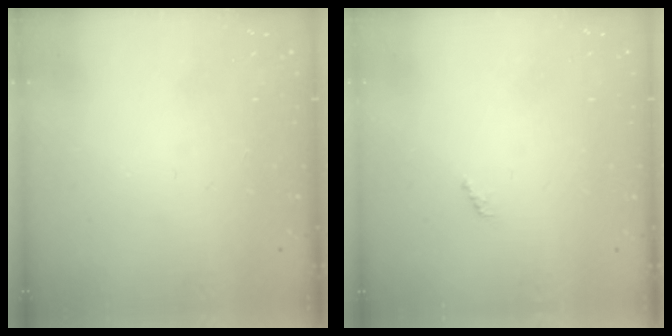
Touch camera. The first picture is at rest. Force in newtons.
{"total": 0.7, "press": 0.7, "slide": 0.3}